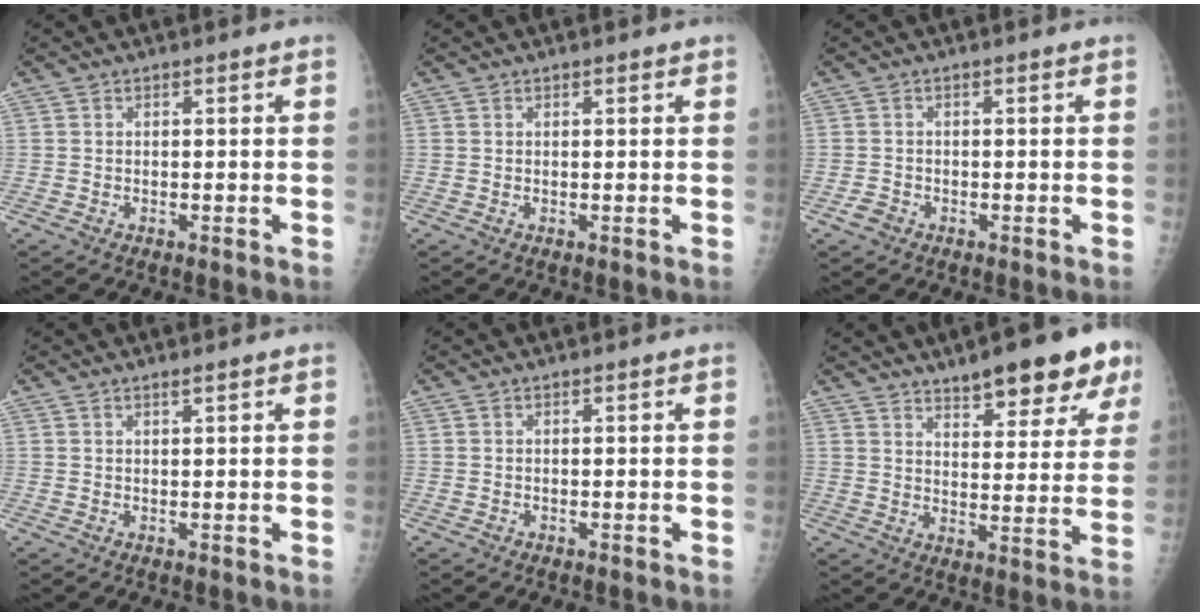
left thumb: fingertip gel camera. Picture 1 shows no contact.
{"total": 0.5, "force": [0.4, 0.2, 0.4], "torque": [-0.006, 0.000, 0.004]}
{"total": 1.6, "force": [-0.9, 1.2, 0.5], "torque": [-0.008, 0.004, -0.018]}
{"total": 0.7, "force": [0.5, 0.0, 0.5], "torque": [-0.010, -0.003, 0.012]}
{"total": 0.0}
{"total": 15.6, "force": [10.3, 4.8, 10.8], "torque": [-0.115, -0.042, 0.144]}